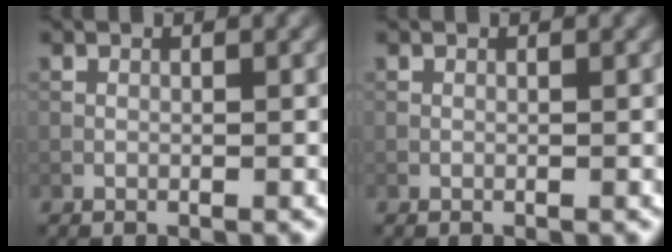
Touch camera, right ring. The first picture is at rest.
{"total": 0.0}